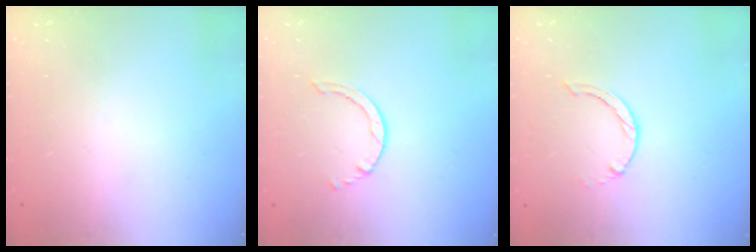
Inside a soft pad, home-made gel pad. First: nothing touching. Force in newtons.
{"total": 0.8, "press": 0.7, "slide": 0.2}
{"total": 0.6, "press": 0.6, "slide": 0.2}